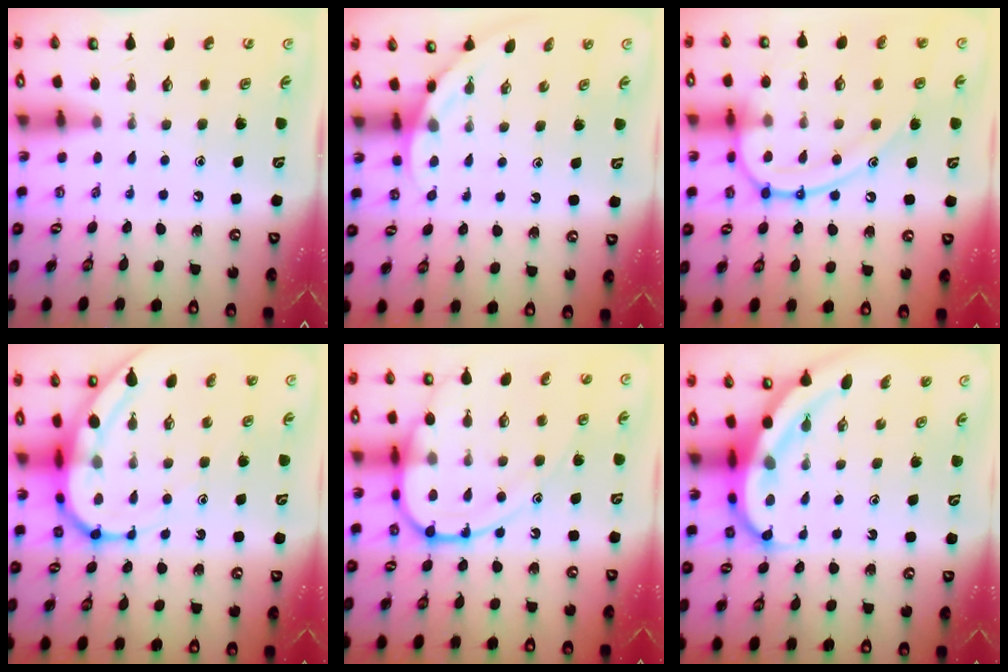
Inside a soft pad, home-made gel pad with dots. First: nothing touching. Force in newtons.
{"total": 2.6, "press": 2.6, "slide": 0.1}
{"total": 17.3, "press": 17.2, "slide": 1.9}
{"total": 10.4, "press": 10.4, "slide": 1.0}
{"total": 13.5, "press": 13.4, "slide": 1.2}
{"total": 8.9, "press": 8.8, "slide": 1.2}